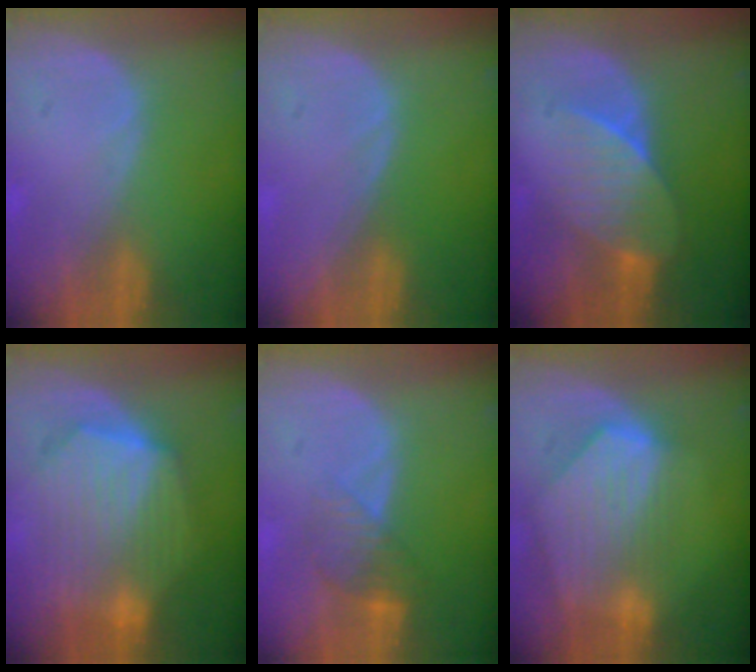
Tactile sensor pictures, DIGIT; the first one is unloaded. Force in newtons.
{"total": 0.0}
{"total": 7.2, "press": 6.6, "slide": 2.9}
{"total": 10.7, "press": 10.7, "slide": 0.7}
{"total": 4.3, "press": 3.8, "slide": 2.1}
{"total": 9.2, "press": 8.0, "slide": 4.5}